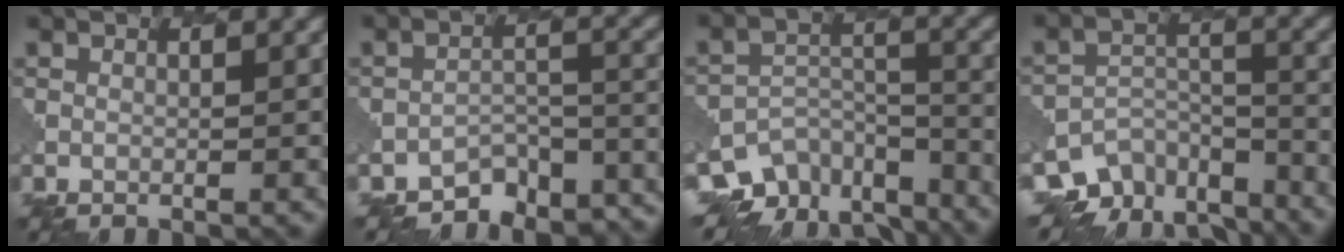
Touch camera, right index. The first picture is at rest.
{"total": 7.3, "force": [-6.4, 2.9, 2.0], "torque": [-0.019, -0.013, -0.091]}
{"total": 9.4, "force": [-7.6, 4.9, 2.5], "torque": [-0.044, -0.010, -0.100]}
{"total": 8.4, "force": [-7.0, 4.1, 2.0], "torque": [-0.032, -0.010, -0.095]}